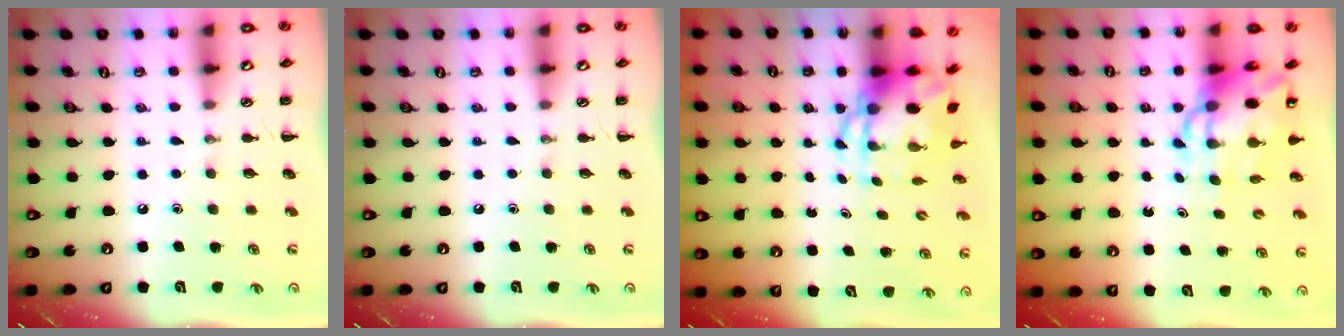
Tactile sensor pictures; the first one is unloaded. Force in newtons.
{"total": 0.0}
{"total": 5.7, "press": 5.5, "slide": 1.4}
{"total": 10.1, "press": 9.7, "slide": 2.7}